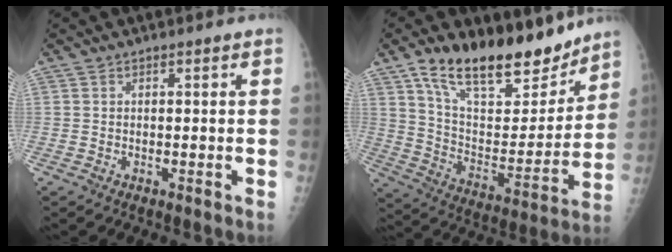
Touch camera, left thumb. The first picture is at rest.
{"total": 22.3, "force": [16.5, 8.9, 12.1], "torque": [-0.157, -0.081, 0.279]}